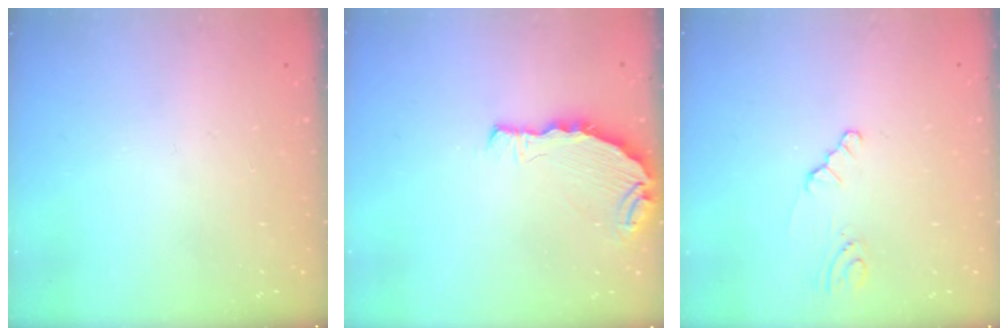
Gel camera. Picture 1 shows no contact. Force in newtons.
{"total": 7.2, "press": 5.7, "slide": 4.4}
{"total": 1.2, "press": 1.2, "slide": 0.2}